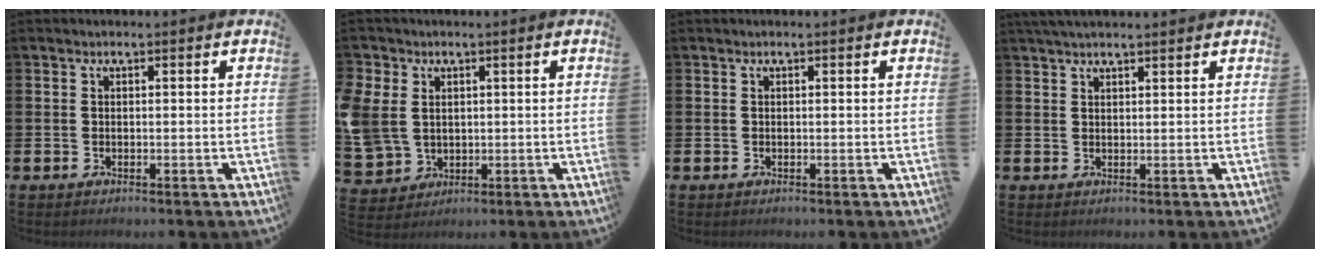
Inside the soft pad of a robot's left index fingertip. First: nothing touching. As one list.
[{"total": 6.5, "force": [2.5, 5.5, 2.4], "torque": [-0.083, 0.007, 0.049]}, {"total": 0.0}, {"total": 2.2, "force": [2.0, 0.3, 0.7], "torque": [-0.017, 0.001, 0.038]}]